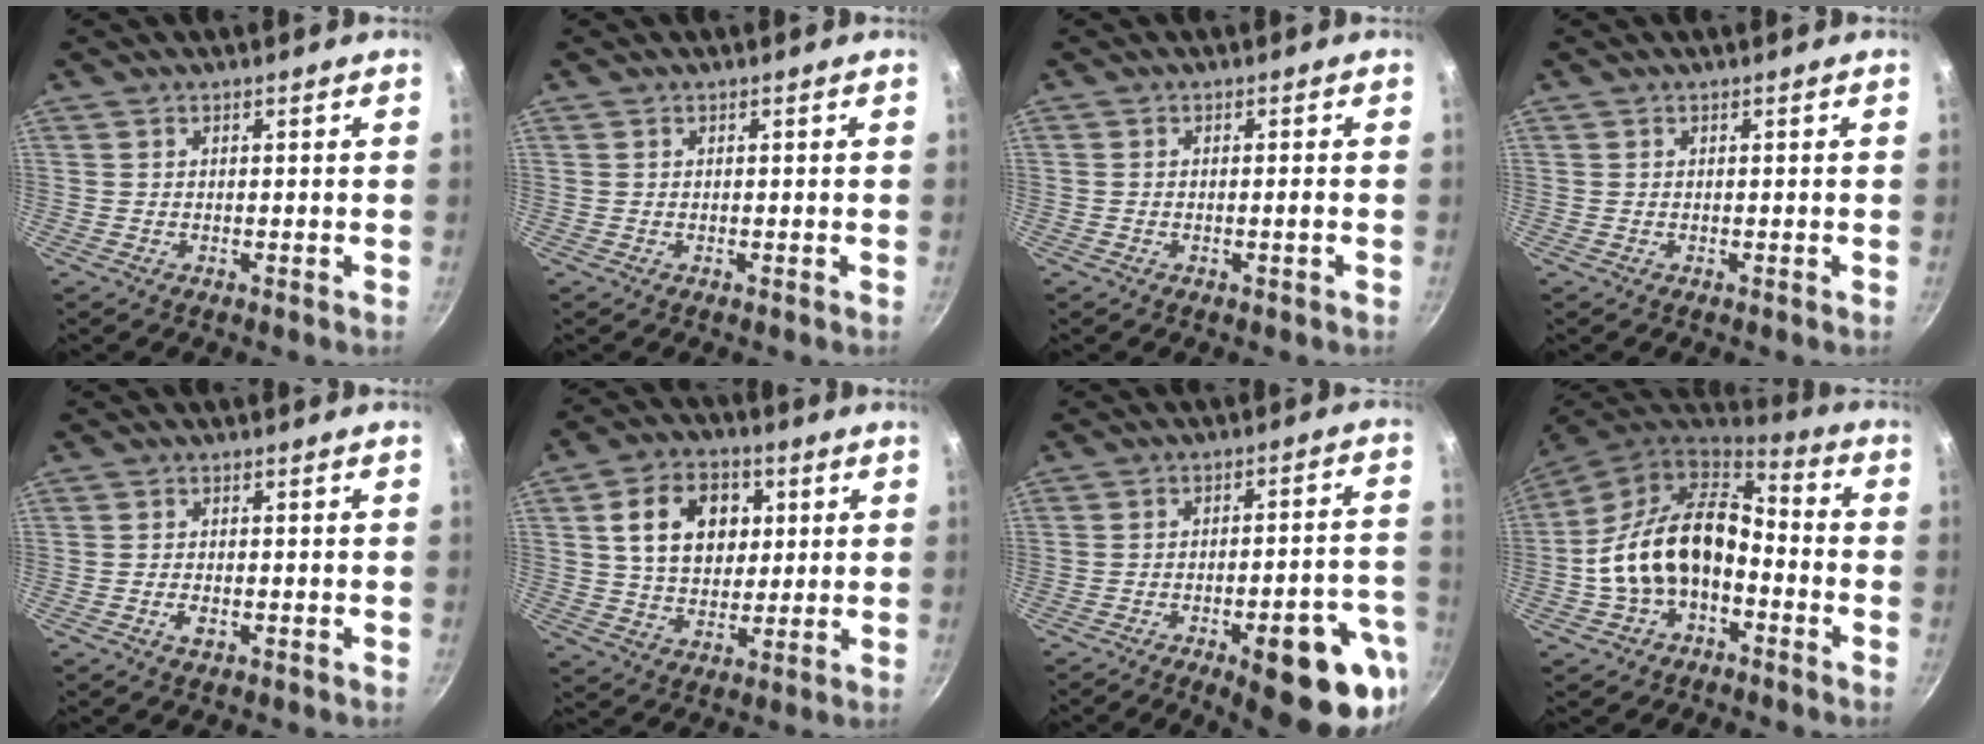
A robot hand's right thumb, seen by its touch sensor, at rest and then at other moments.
{"total": 0.0}
{"total": 1.1, "force": [-0.4, -0.1, 1.1], "torque": [-0.024, 0.006, -0.006]}
{"total": 0.0}
{"total": 2.1, "force": [-0.9, 1.0, 1.7], "torque": [-0.039, 0.004, -0.019]}
{"total": 13.9, "force": [3.2, 10.2, 8.8], "torque": [-0.116, 0.004, 0.049]}
{"total": 19.0, "force": [-8.6, 5.9, 15.9], "torque": [-0.164, 0.034, -0.109]}
{"total": 16.9, "force": [-3.2, 11.2, 12.2], "torque": [-0.200, 0.055, -0.065]}